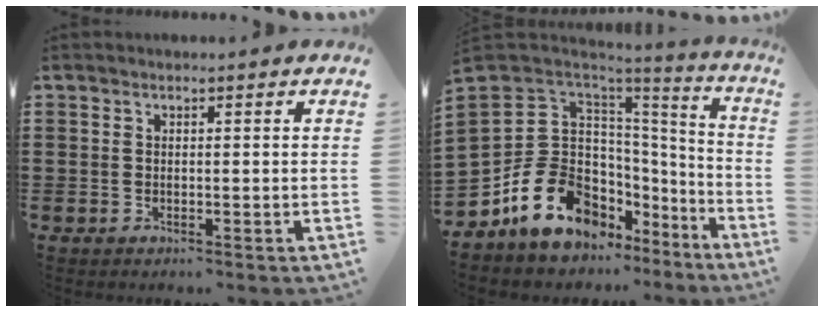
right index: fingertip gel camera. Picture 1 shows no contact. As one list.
[{"total": 15.8, "force": [-7.1, 11.0, 8.7], "torque": [-0.193, 0.012, -0.121]}]